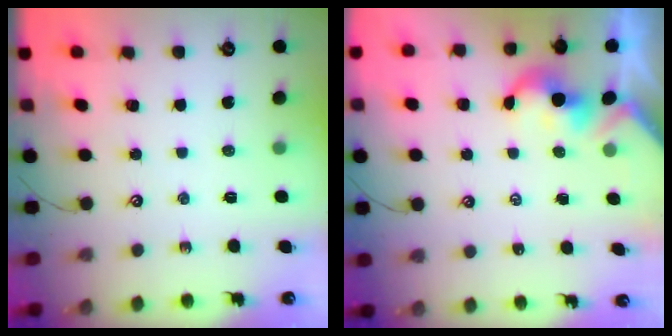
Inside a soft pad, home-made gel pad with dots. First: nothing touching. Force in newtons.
{"total": 2.0, "press": 2.0, "slide": 0.2}